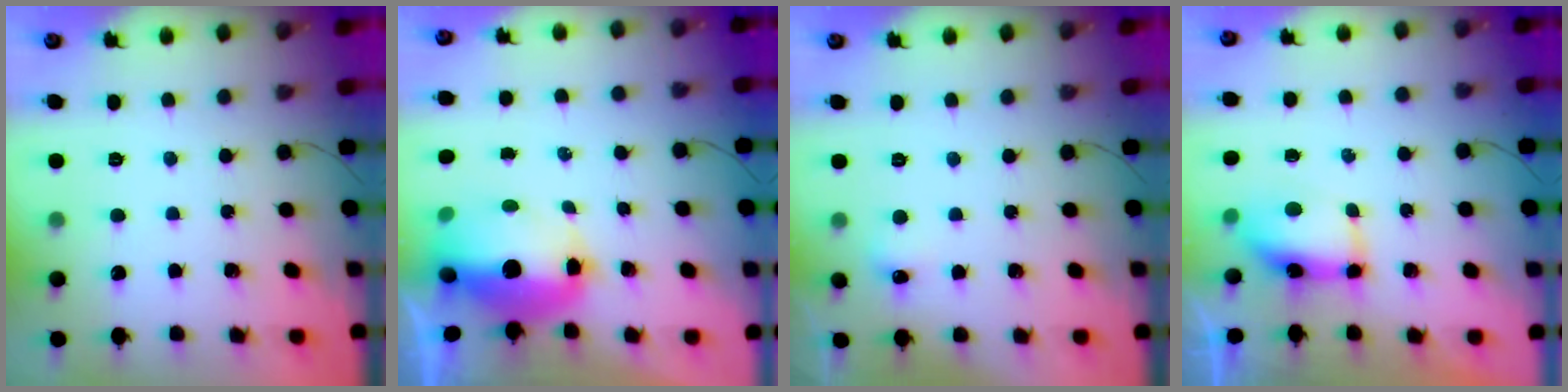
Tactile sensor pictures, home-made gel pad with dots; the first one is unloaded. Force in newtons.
{"total": 17.7, "press": 14.1, "slide": 10.6}
{"total": 4.3, "press": 4.1, "slide": 1.0}
{"total": 7.2, "press": 7.2, "slide": 0.7}